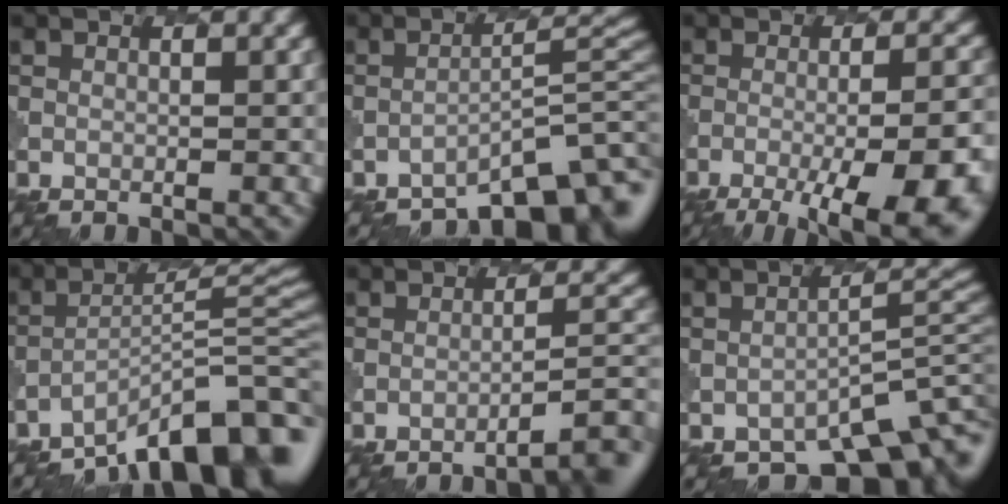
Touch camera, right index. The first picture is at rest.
{"total": 7.5, "force": [-6.0, 1.9, 4.0], "torque": [-0.043, 0.005, -0.097]}
{"total": 13.5, "force": [-7.6, 5.0, 10.0], "torque": [-0.113, -0.017, -0.096]}
{"total": 10.8, "force": [-8.1, 2.4, 6.7], "torque": [-0.093, 0.012, -0.141]}
{"total": 4.9, "force": [-3.5, 1.0, 3.2], "torque": [-0.033, 0.017, -0.052]}
{"total": 7.9, "force": [-6.2, 2.9, 3.9], "torque": [-0.036, -0.008, -0.095]}